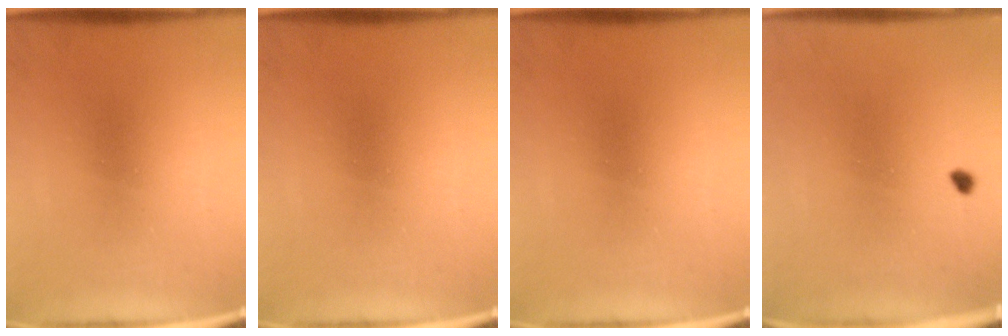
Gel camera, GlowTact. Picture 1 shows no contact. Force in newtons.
{"total": 0.0}
{"total": 0.0}
{"total": 0.7}